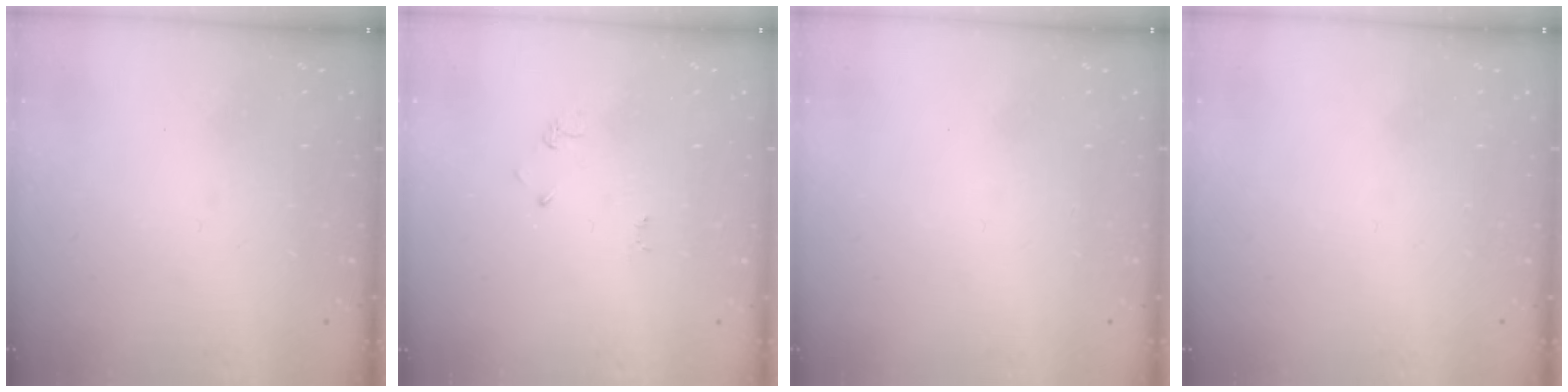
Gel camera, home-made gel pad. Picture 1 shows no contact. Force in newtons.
{"total": 2.6, "press": 2.6, "slide": 0.4}
{"total": 1.5, "press": 1.5, "slide": 0.1}
{"total": 1.5, "press": 1.5, "slide": 0.1}